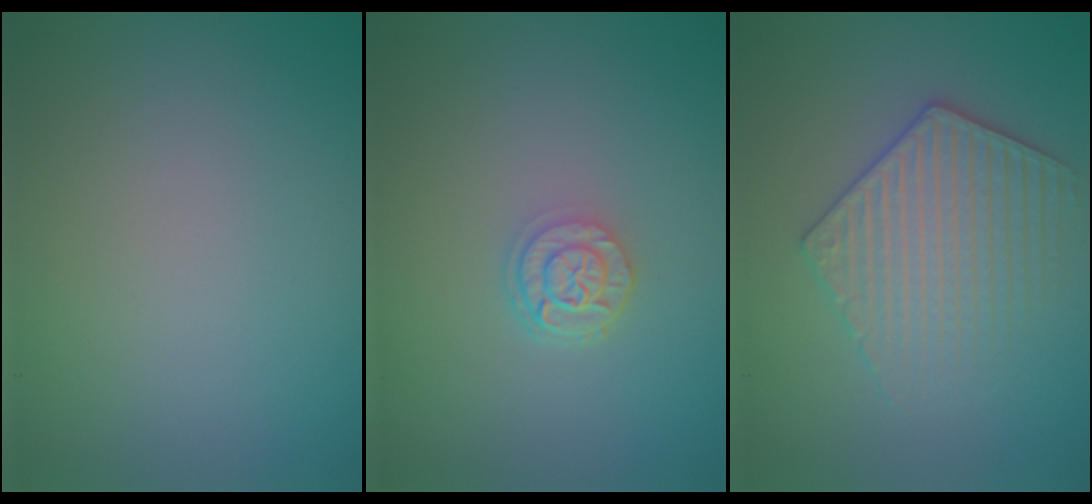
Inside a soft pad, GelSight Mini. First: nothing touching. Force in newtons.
{"total": 2.4, "press": 1.9, "slide": 1.5}
{"total": 3.8, "press": 3.6, "slide": 1.0}